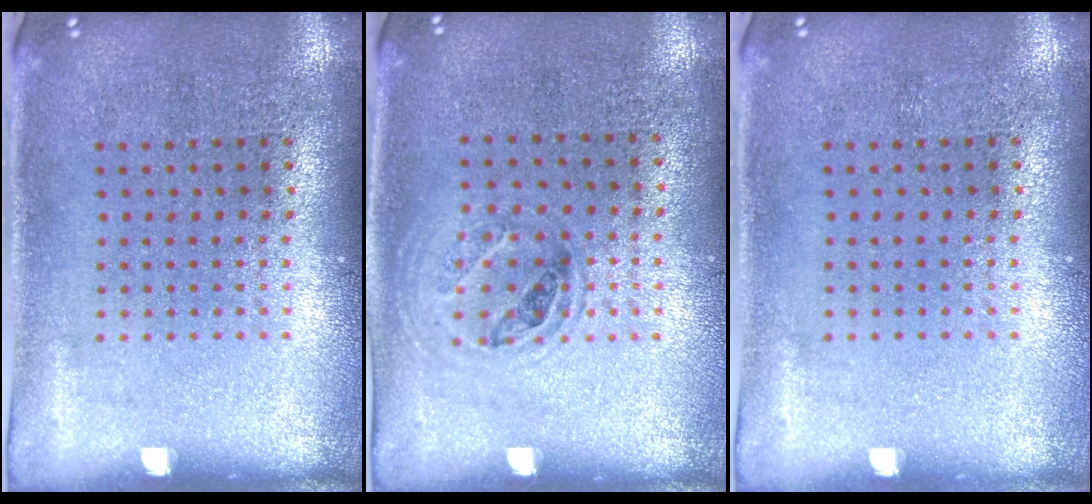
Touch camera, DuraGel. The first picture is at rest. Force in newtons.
{"total": 1.0, "press": 0.9, "slide": 0.5}
{"total": 0.0}